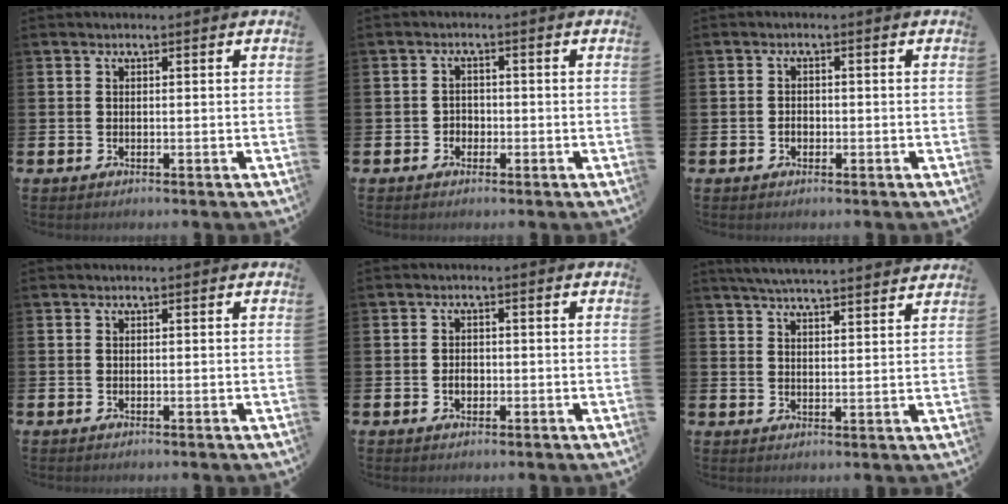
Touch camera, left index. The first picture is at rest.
{"total": 1.7, "force": [-0.8, 1.4, 0.3], "torque": [-0.007, 0.004, -0.020]}
{"total": 1.2, "force": [-0.5, 1.0, 0.6], "torque": [-0.011, 0.004, -0.011]}
{"total": 0.0}
{"total": 1.7, "force": [-0.4, 1.3, 1.1], "torque": [-0.012, 0.002, -0.012]}
{"total": 5.0, "force": [4.9, -0.3, 0.8], "torque": [-0.027, -0.029, 0.087]}